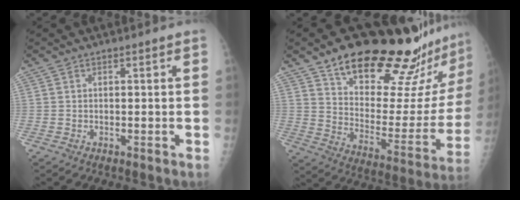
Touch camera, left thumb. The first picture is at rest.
{"total": 27.2, "force": [21.6, 7.4, 14.7], "torque": [-0.170, -0.124, 0.310]}